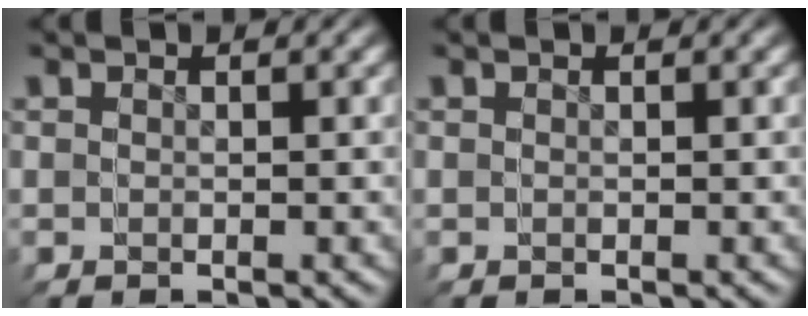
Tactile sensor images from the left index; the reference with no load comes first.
{"total": 0.0}